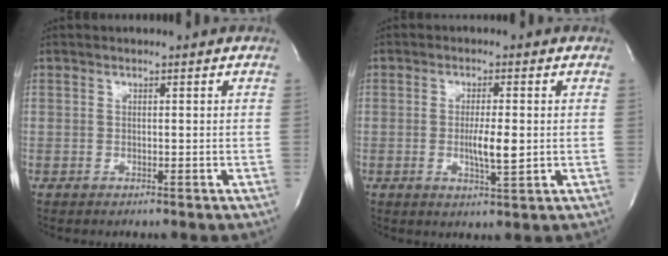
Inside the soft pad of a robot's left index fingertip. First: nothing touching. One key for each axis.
{"total": 4.5, "fx": -0.5, "fy": 0.7, "fz": 4.4, "tx": -0.079, "ty": -0.008, "tz": -0.008}